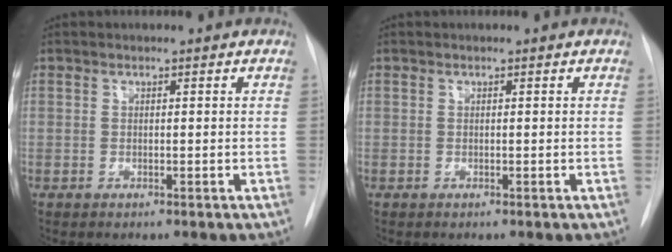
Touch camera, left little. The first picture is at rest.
{"total": 0.0}